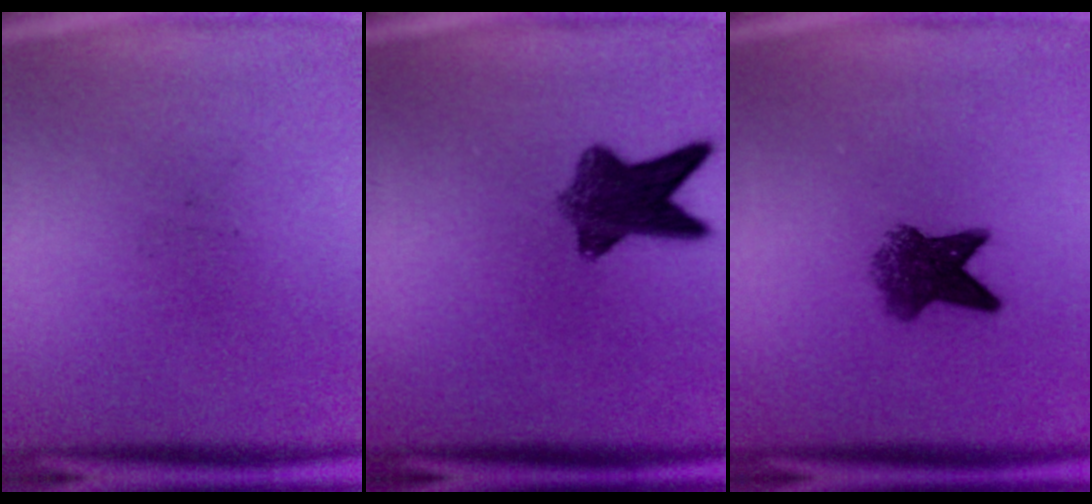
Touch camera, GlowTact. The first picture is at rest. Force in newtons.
{"total": 7.6}
{"total": 5.9}